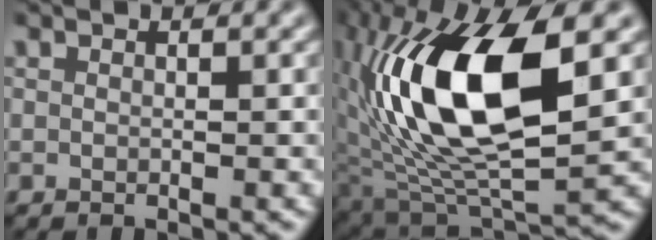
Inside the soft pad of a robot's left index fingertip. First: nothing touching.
{"total": 14.1, "force": [2.4, 5.9, 12.6], "torque": [-0.234, 0.005, 0.036]}